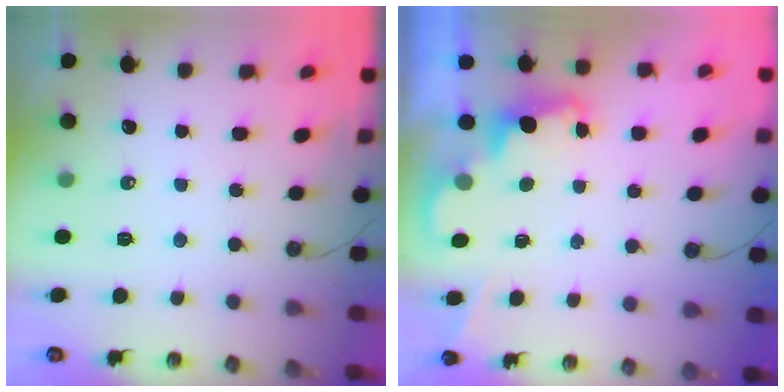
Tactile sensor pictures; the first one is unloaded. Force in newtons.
{"total": 2.3, "press": 2.3, "slide": 0.5}